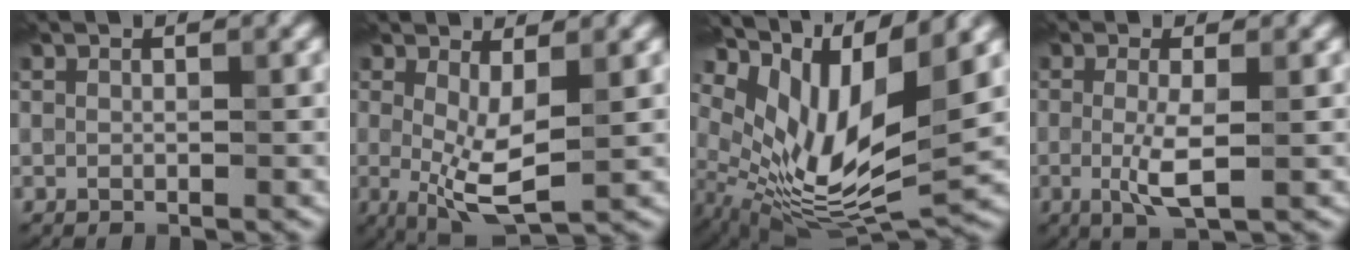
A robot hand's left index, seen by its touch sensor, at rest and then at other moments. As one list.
[{"total": 5.3, "force": [-0.1, 1.6, 5.0], "torque": [-0.100, -0.013, 0.000]}, {"total": 11.7, "force": [3.8, 4.9, 9.9], "torque": [-0.193, -0.017, 0.083]}, {"total": 3.4, "force": [-0.4, 0.5, 3.3], "torque": [-0.068, -0.009, -0.007]}]